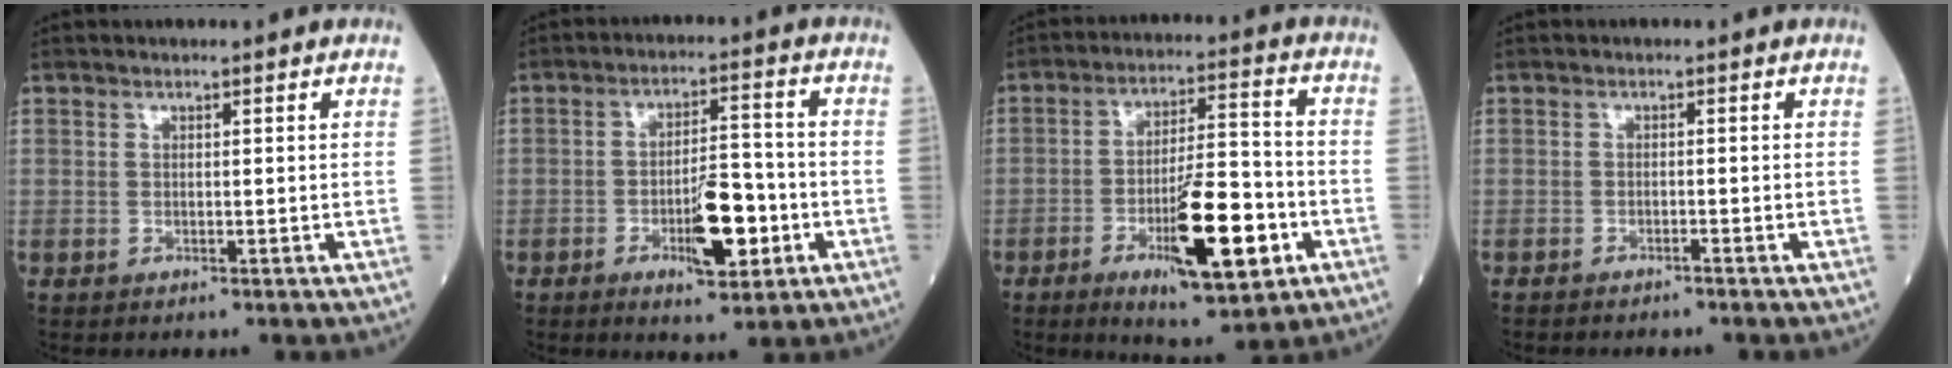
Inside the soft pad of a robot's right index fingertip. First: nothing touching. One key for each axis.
{"total": 8.4, "fx": -3.0, "fy": 2.3, "fz": 7.5, "tx": -0.126, "ty": 0.002, "tz": -0.042}
{"total": 14.0, "fx": -5.4, "fy": 2.9, "fz": 12.7, "tx": -0.211, "ty": -0.007, "tz": -0.078}
{"total": 2.2, "fx": -2.0, "fy": -0.1, "fz": 1.0, "tx": -0.017, "ty": 0.002, "tz": -0.023}